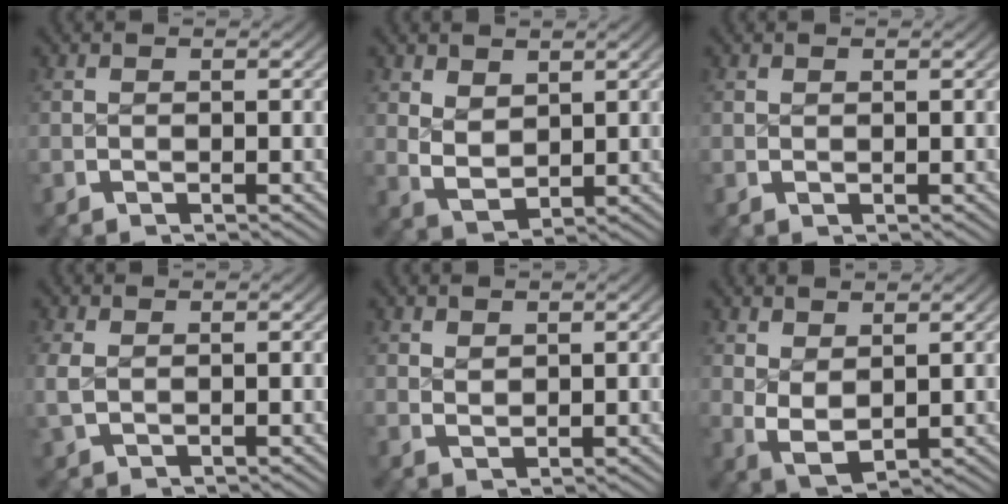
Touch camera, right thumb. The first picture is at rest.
{"total": 3.9, "force": [0.8, 2.9, 2.5], "torque": [-0.061, -0.026, 0.033]}
{"total": 0.0}
{"total": 1.8, "force": [0.3, 1.3, 1.2], "torque": [-0.039, -0.007, 0.015]}
{"total": 1.3, "force": [1.2, 0.3, 0.3], "torque": [-0.003, -0.003, 0.030]}
{"total": 4.5, "force": [0.4, 3.2, 3.2], "torque": [-0.078, -0.025, 0.027]}